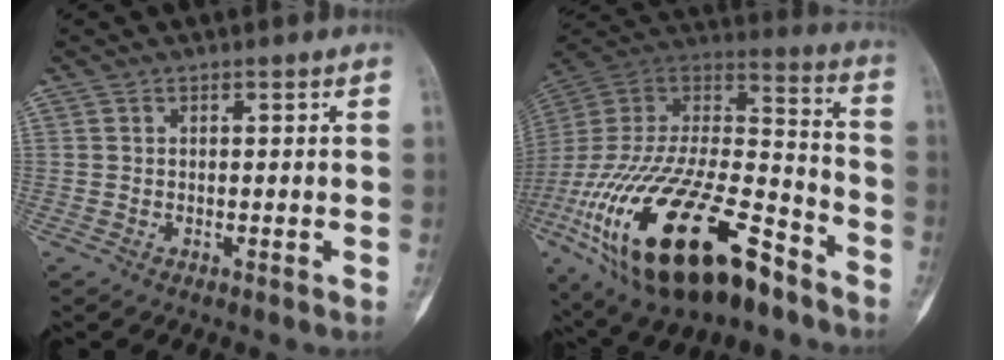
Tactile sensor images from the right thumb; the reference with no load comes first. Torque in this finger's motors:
{"motor_torque": [0.75, 0.63, 2.53, -0.25, 0.28]}